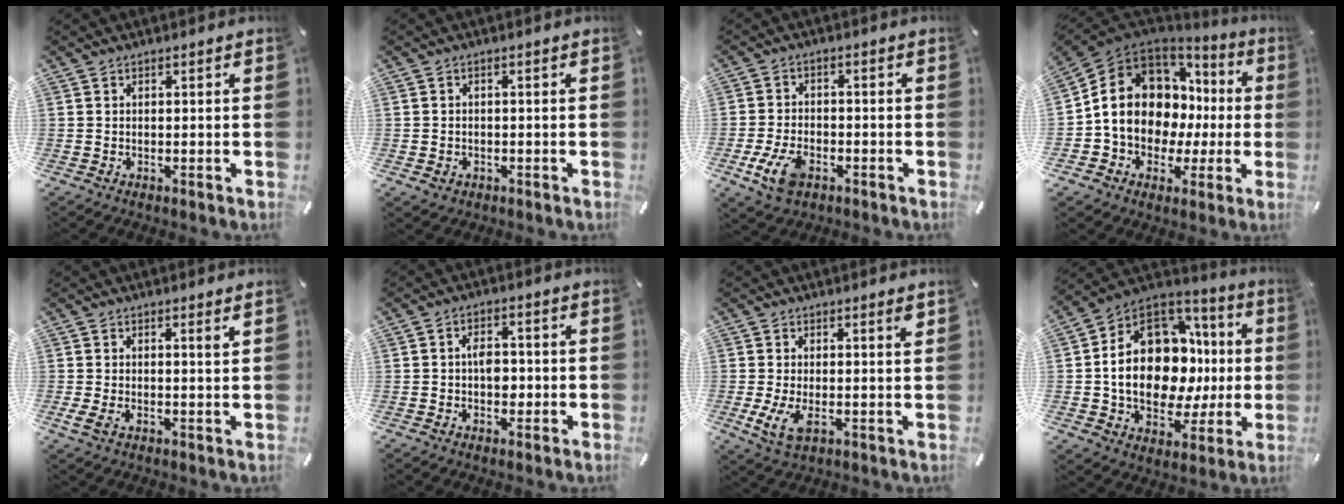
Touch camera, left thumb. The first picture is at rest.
{"total": 1.6, "force": [-0.6, 1.5, 0.4], "torque": [-0.007, 0.005, -0.014]}
{"total": 8.1, "force": [-3.7, 4.9, 5.2], "torque": [-0.124, 0.007, -0.070]}
{"total": 14.8, "force": [1.1, 12.6, 7.8], "torque": [-0.155, -0.011, 0.026]}
{"total": 3.0, "force": [1.2, 0.8, 2.7], "torque": [-0.046, -0.006, 0.020]}
{"total": 4.5, "force": [-0.6, 3.0, 3.3], "torque": [-0.037, -0.001, -0.016]}
{"total": 6.4, "force": [0.8, 2.3, 5.9], "torque": [-0.118, -0.021, 0.009]}
{"total": 19.9, "force": [0.1, 15.2, 12.8], "torque": [-0.227, -0.021, 0.009]}